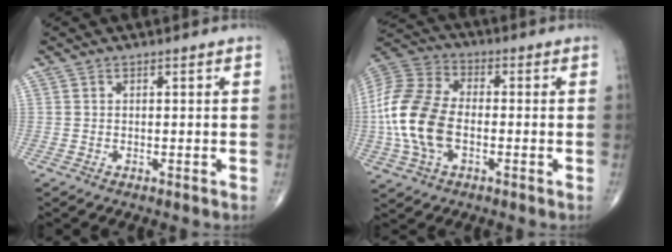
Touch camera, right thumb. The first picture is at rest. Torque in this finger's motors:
{"motor_torque": [0.01, 0.75, 1.34, -0.12, 0.19]}